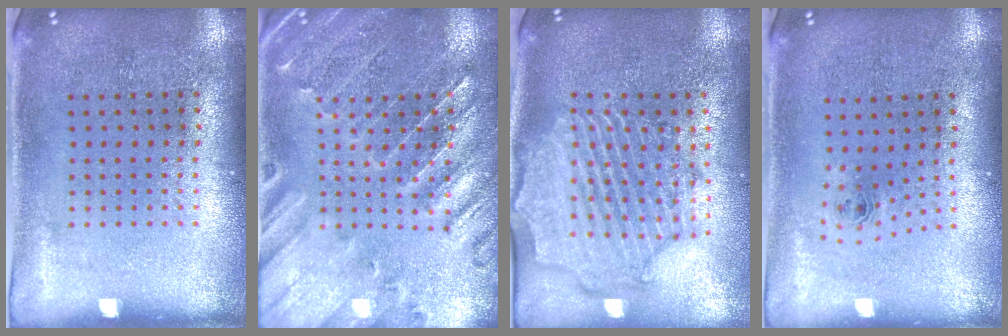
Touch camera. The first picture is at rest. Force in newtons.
{"total": 0.8, "press": 0.7, "slide": 0.3}
{"total": 2.5, "press": 2.2, "slide": 1.1}
{"total": 0.7, "press": 0.3, "slide": 0.6}